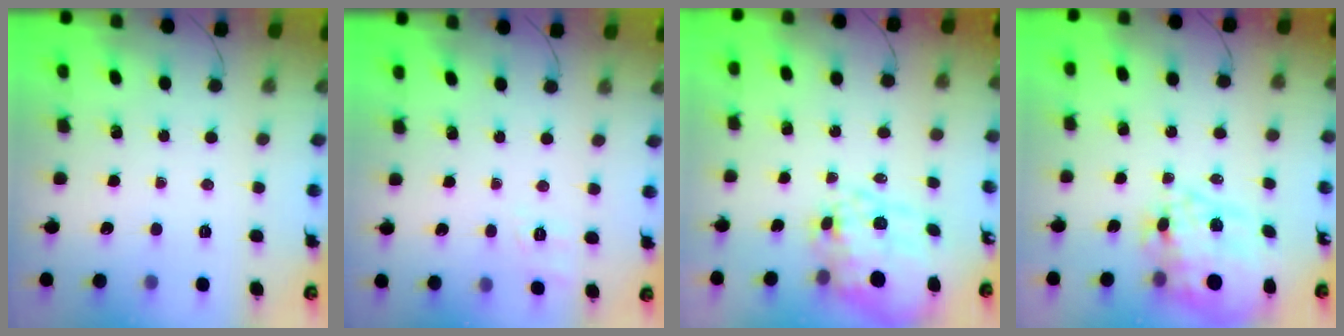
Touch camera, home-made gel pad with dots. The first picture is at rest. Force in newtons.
{"total": 2.0, "press": 0.6, "slide": 1.9}
{"total": 13.9, "press": 13.6, "slide": 3.0}
{"total": 15.8, "press": 15.4, "slide": 3.3}